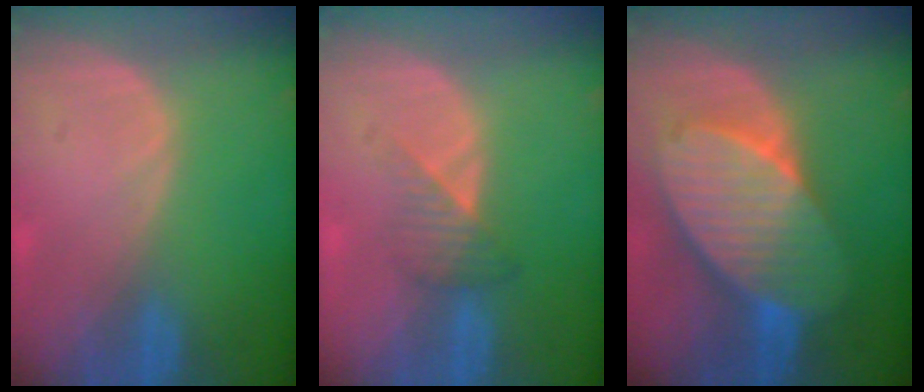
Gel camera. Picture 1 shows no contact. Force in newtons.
{"total": 3.3, "press": 3.1, "slide": 1.1}
{"total": 10.3, "press": 10.3, "slide": 0.7}